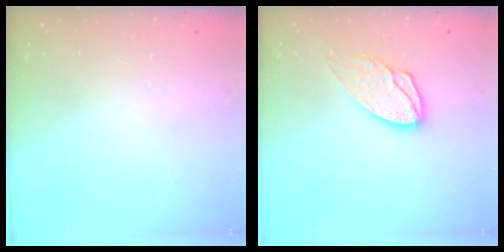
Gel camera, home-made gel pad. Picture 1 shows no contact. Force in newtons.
{"total": 12.2, "press": 12.2, "slide": 0.9}